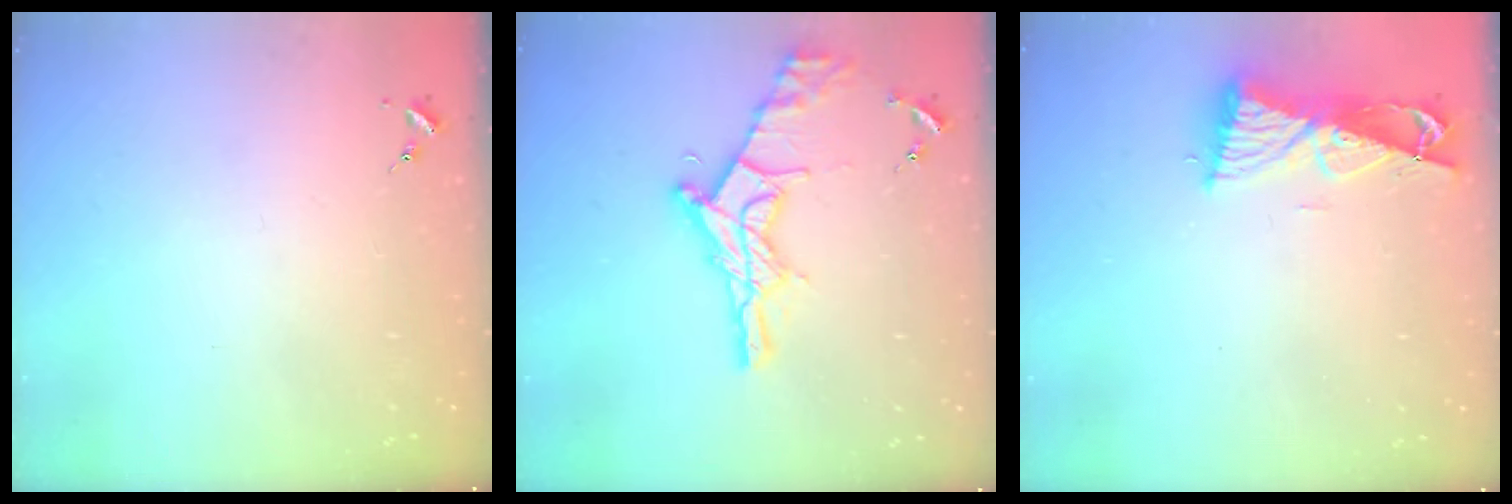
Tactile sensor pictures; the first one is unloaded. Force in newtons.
{"total": 19.0, "press": 18.9, "slide": 1.3}
{"total": 8.5, "press": 8.4, "slide": 1.0}